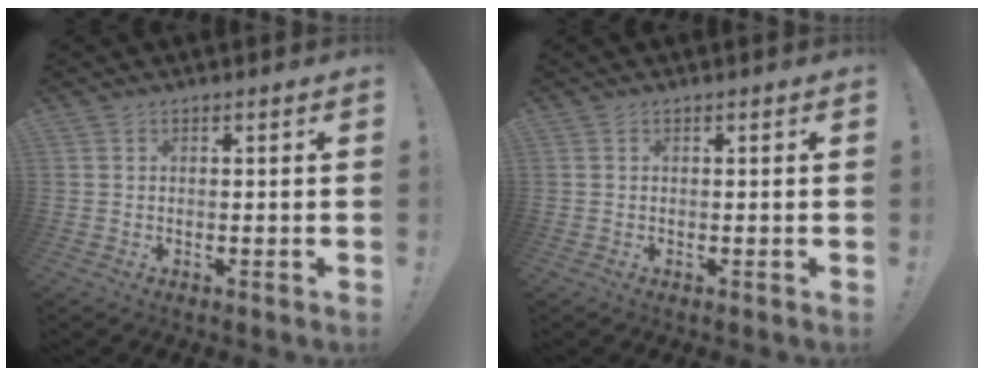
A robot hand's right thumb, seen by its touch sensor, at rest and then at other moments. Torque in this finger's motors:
{"motor_torque": [0.18, -0.13, 0.02, 0.08, 0.00]}